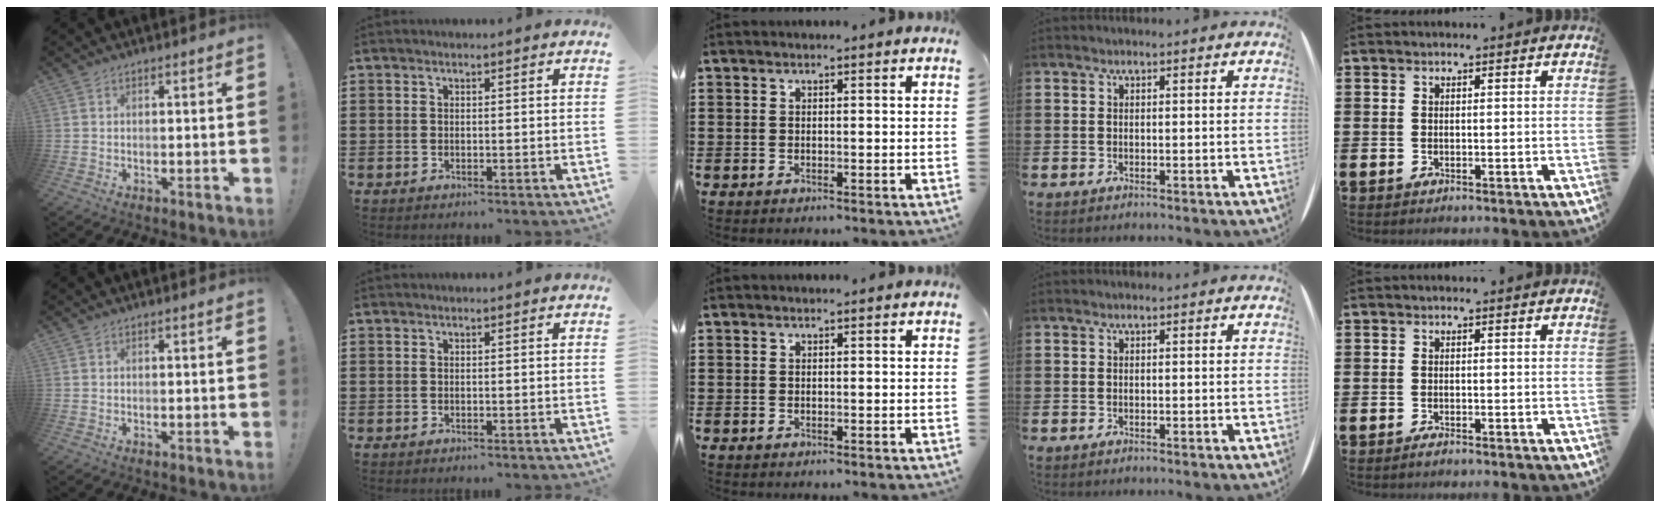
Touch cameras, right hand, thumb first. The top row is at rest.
{"little": {"total": 0.6, "force": [-0.4, 0.1, 0.5], "torque": [-0.009, -0.002, -0.008]}}